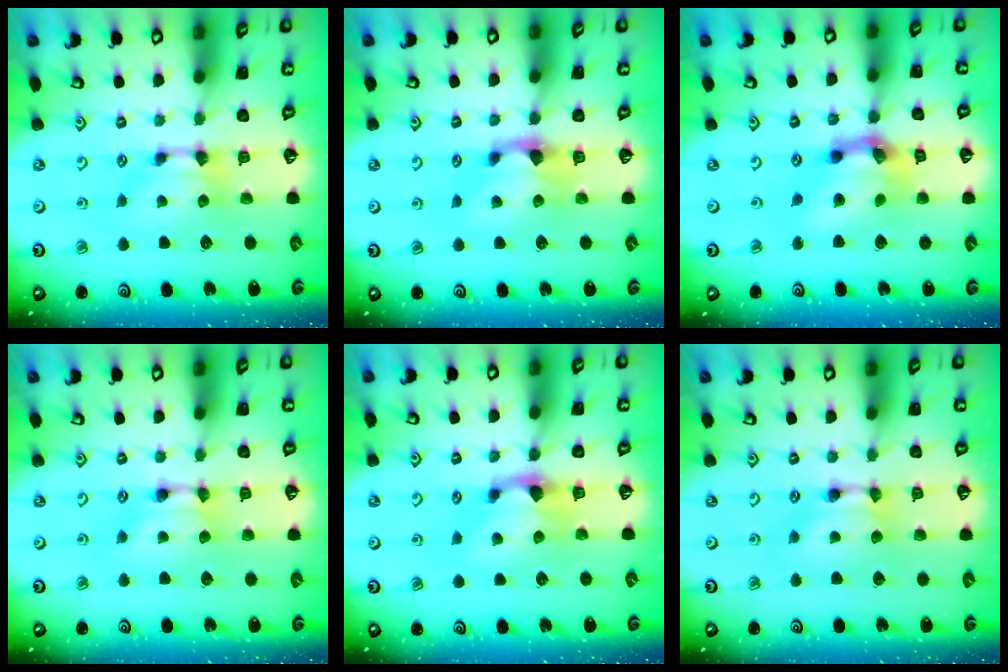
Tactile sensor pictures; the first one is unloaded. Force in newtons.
{"total": 0.7, "press": 0.4, "slide": 0.6}
{"total": 7.2, "press": 6.7, "slide": 2.6}
{"total": 1.7, "press": 1.7, "slide": 0.1}
{"total": 1.1, "press": 0.6, "slide": 0.9}
{"total": 1.7, "press": 1.7, "slide": 0.1}